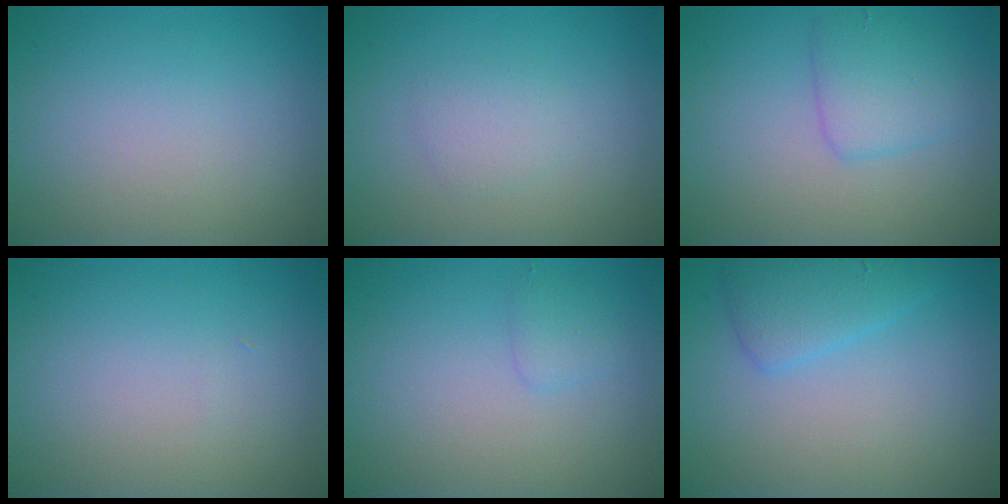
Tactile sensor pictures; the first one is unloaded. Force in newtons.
{"total": 1.5, "press": 1.5, "slide": 0.0}
{"total": 2.9, "press": 2.9, "slide": 0.1}
{"total": 0.0}
{"total": 1.1, "press": 1.1, "slide": 0.1}
{"total": 2.6, "press": 2.6, "slide": 0.2}